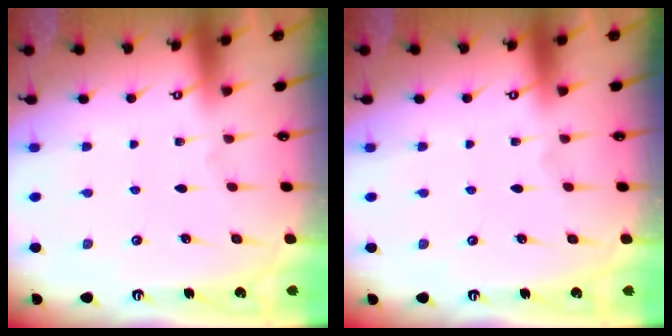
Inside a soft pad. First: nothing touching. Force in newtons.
{"total": 0.0}